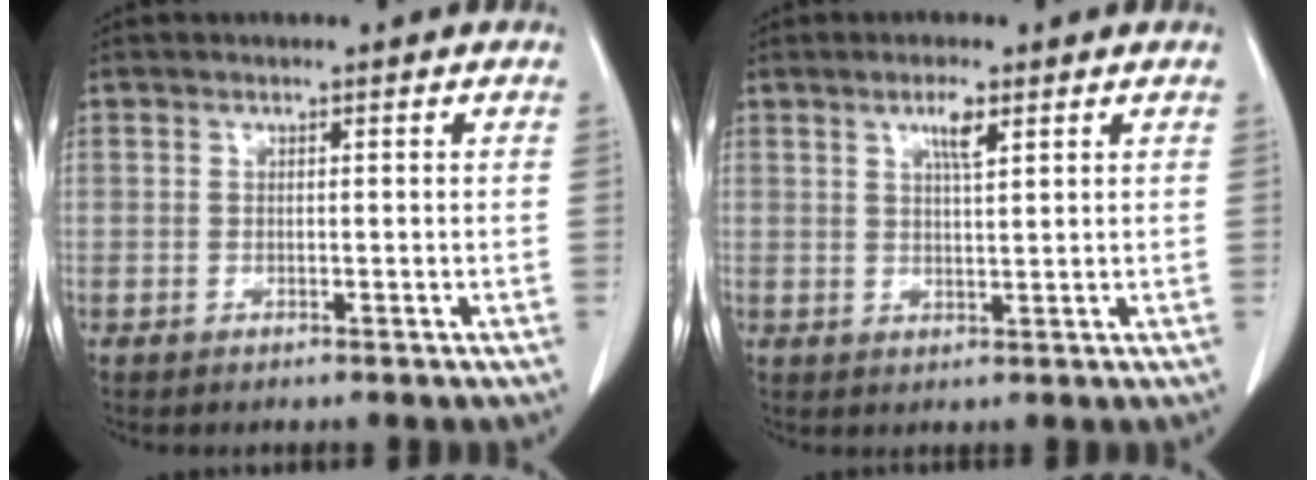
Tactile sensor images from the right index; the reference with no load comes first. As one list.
[{"total": 3.2, "force": [1.8, 0.3, 2.7], "torque": [-0.049, -0.001, 0.031]}]